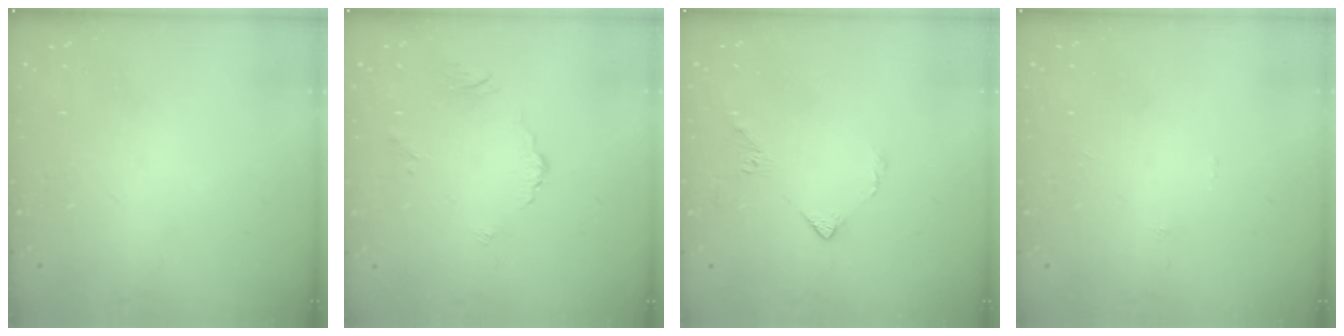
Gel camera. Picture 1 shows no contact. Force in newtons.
{"total": 3.7, "press": 3.6, "slide": 0.7}
{"total": 4.8, "press": 4.7, "slide": 0.9}
{"total": 0.0}